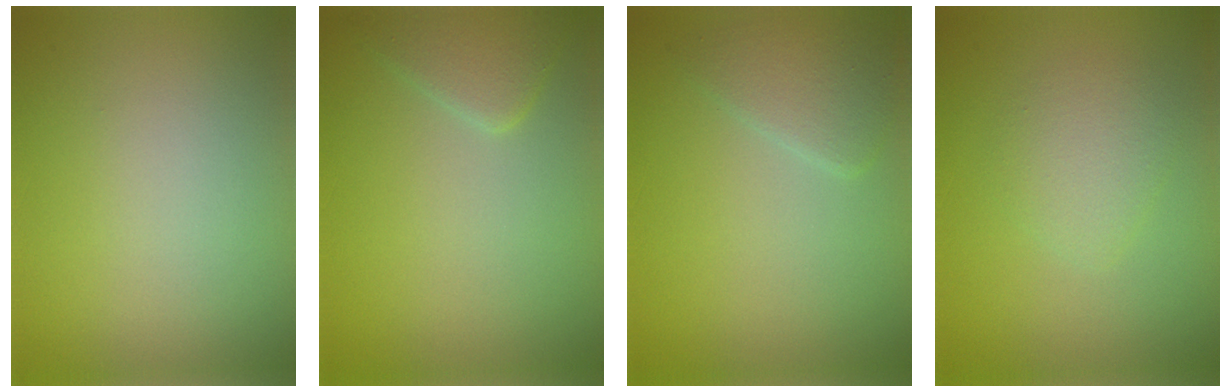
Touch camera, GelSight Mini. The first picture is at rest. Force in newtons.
{"total": 2.3, "press": 2.3, "slide": 0.1}
{"total": 2.5, "press": 2.5, "slide": 0.0}
{"total": 2.3, "press": 2.3, "slide": 0.1}